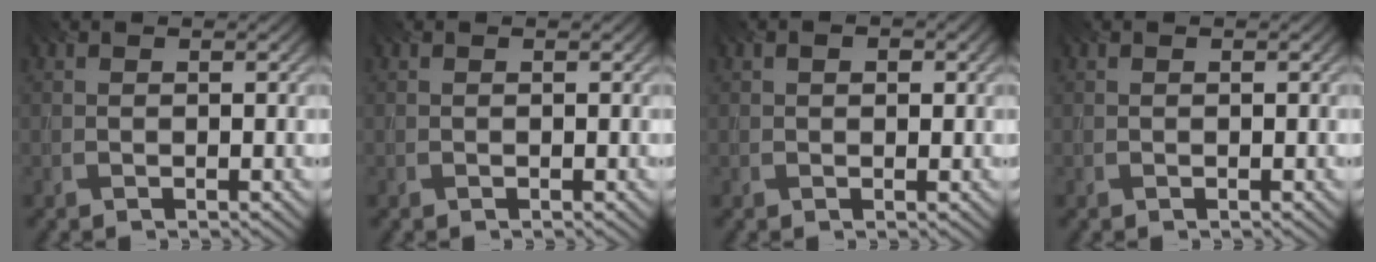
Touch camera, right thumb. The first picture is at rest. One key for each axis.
{"total": 0.0}
{"total": 1.6, "fx": 0.6, "fy": 1.0, "fz": 1.1, "tx": -0.016, "ty": -0.001, "tz": 0.009}
{"total": 0.0}